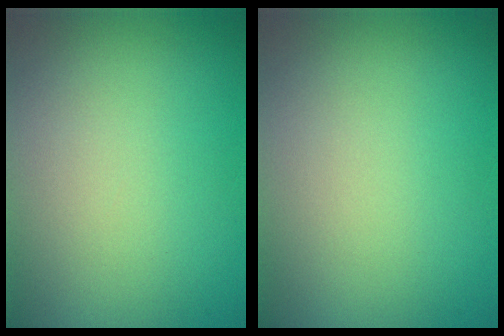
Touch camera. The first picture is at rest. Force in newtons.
{"total": 0.0}